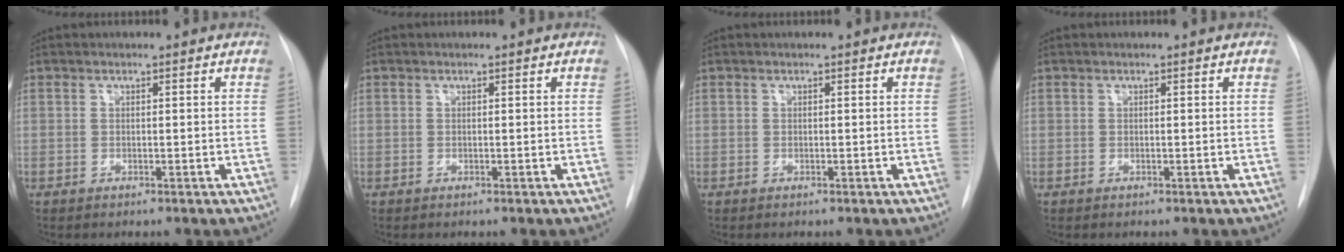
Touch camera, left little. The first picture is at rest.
{"total": 0.0}
{"total": 0.0}
{"total": 0.0}